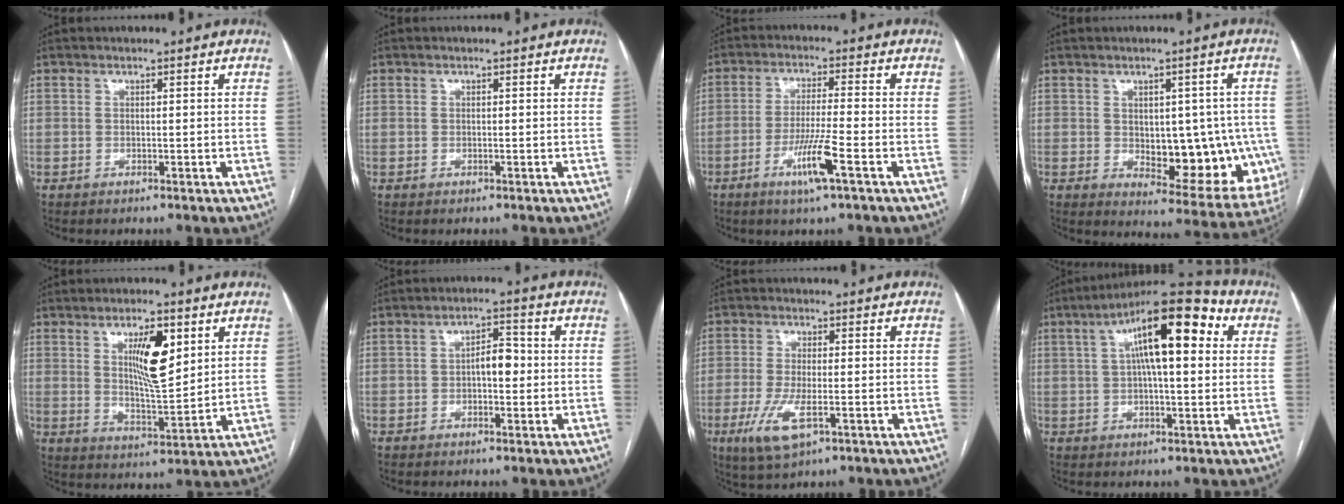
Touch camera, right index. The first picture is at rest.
{"total": 0.0}
{"total": 7.4, "force": [-3.4, -0.3, 6.5], "torque": [-0.124, -0.012, -0.064]}
{"total": 14.3, "force": [-1.5, 7.1, 12.3], "torque": [-0.127, 0.009, 0.003]}
{"total": 9.2, "force": [3.5, 2.2, 8.2], "torque": [-0.141, -0.003, 0.065]}
{"total": 4.3, "force": [-0.4, 2.0, 3.8], "torque": [-0.055, 0.015, -0.007]}
{"total": 7.2, "force": [-2.9, 1.9, 6.4], "torque": [-0.135, -0.018, -0.049]}
{"total": 15.6, "force": [4.7, 4.1, 14.2], "torque": [-0.222, 0.044, 0.066]}